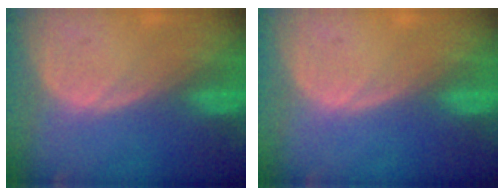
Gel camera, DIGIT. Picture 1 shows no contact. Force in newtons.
{"total": 0.0}